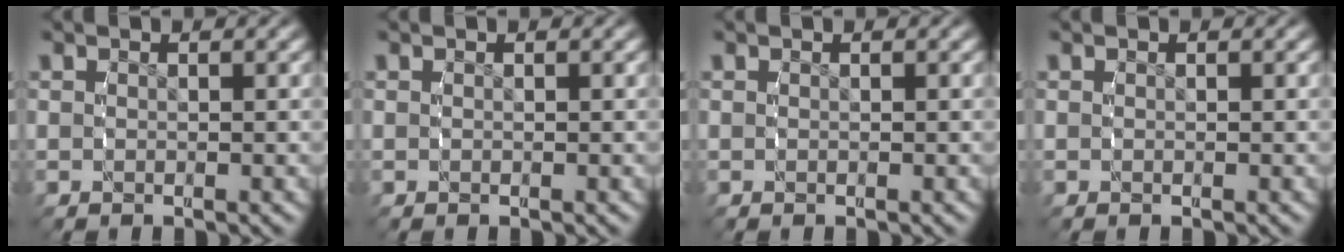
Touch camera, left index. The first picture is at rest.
{"total": 0.0}
{"total": 0.0}
{"total": 0.0}